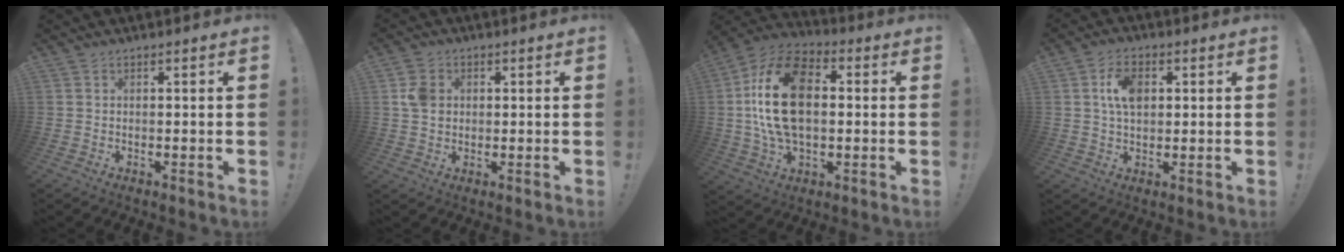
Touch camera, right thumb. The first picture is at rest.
{"total": 5.5, "force": [1.0, 4.7, 2.8], "torque": [-0.041, 0.008, 0.020]}
{"total": 22.3, "force": [1.4, 13.8, 17.5], "torque": [-0.330, 0.013, 0.026]}
{"total": 7.7, "force": [1.7, 4.8, 5.7], "torque": [-0.088, 0.004, 0.031]}